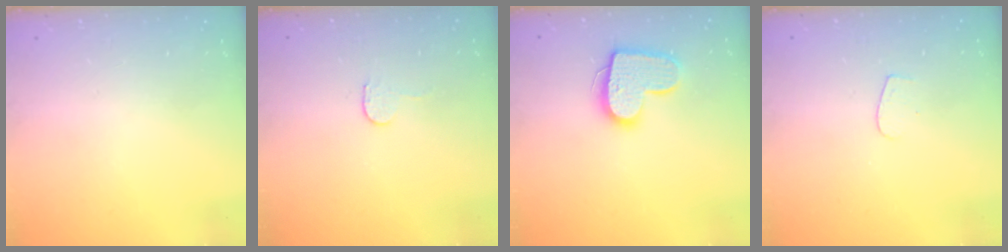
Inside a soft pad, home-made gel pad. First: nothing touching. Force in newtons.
{"total": 2.3, "press": 2.3, "slide": 0.2}
{"total": 14.5, "press": 14.5, "slide": 0.9}
{"total": 4.0, "press": 4.0, "slide": 0.4}